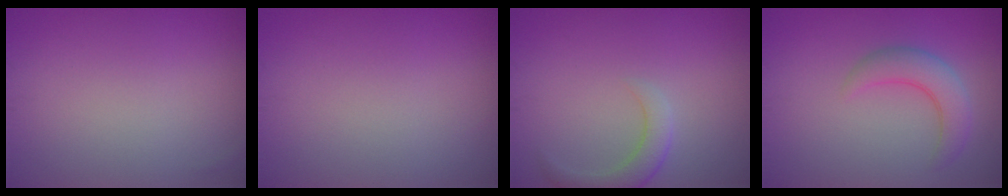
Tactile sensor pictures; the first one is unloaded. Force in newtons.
{"total": 0.0}
{"total": 2.7, "press": 2.7, "slide": 0.2}
{"total": 3.3, "press": 3.3, "slide": 0.3}